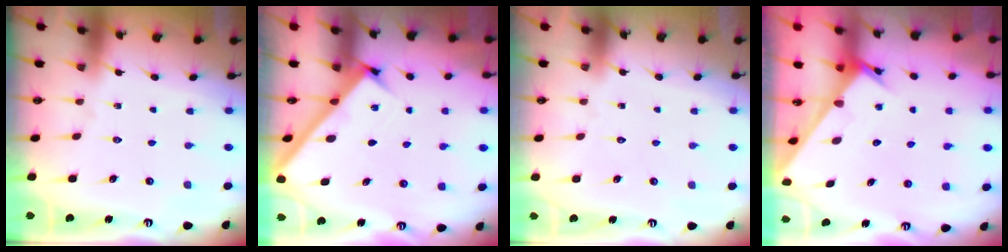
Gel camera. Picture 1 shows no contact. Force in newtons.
{"total": 2.8, "press": 2.8, "slide": 0.4}
{"total": 1.7, "press": 1.7, "slide": 0.1}
{"total": 2.1, "press": 2.1, "slide": 0.1}